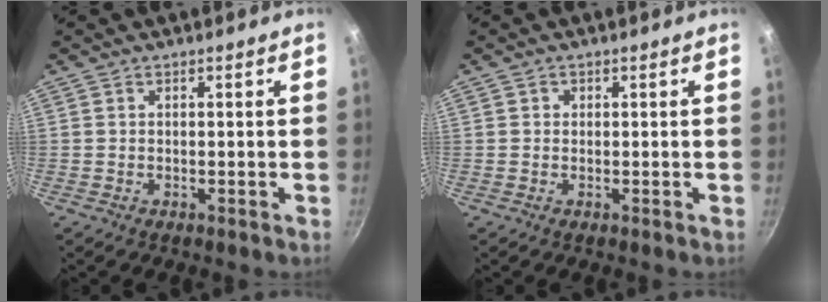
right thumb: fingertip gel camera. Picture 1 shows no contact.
{"total": 0.7, "force": [0.1, 0.7, 0.1], "torque": [0.004, 0.003, 0.000]}